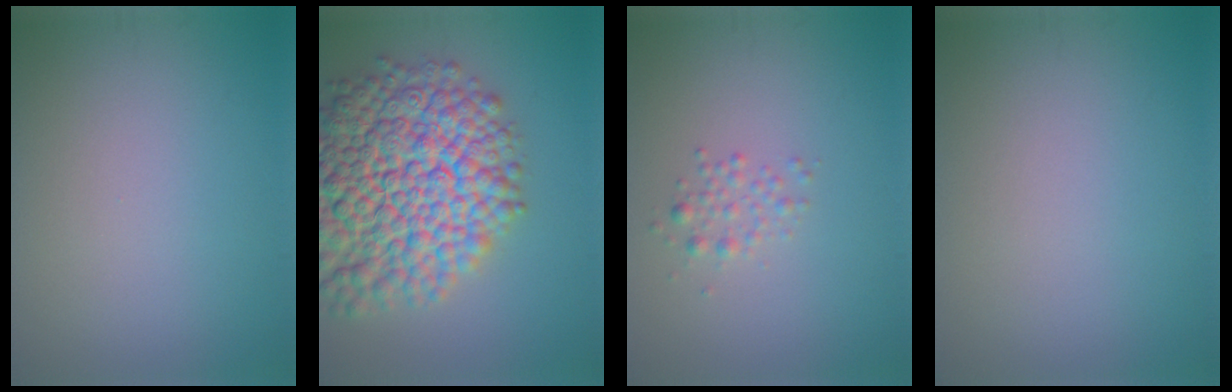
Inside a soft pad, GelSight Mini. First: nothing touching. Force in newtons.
{"total": 15.1, "press": 15.0, "slide": 0.6}
{"total": 1.4, "press": 1.4, "slide": 0.1}
{"total": 0.0}